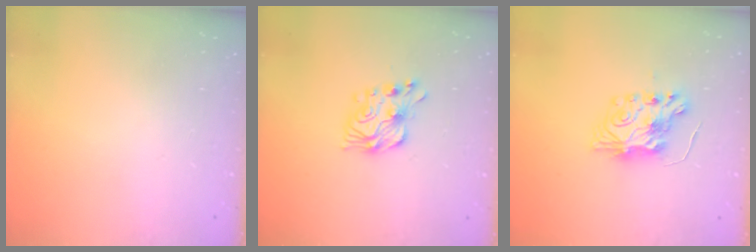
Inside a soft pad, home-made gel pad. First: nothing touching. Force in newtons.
{"total": 9.8, "press": 9.8, "slide": 0.4}
{"total": 9.1, "press": 9.0, "slide": 0.8}